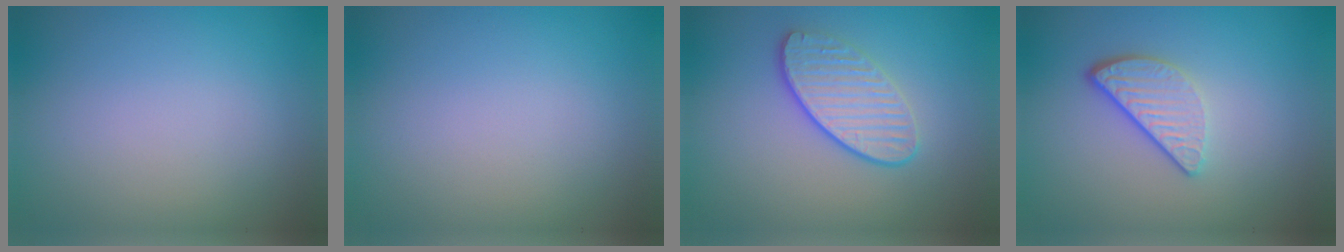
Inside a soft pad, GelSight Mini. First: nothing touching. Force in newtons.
{"total": 0.0}
{"total": 3.4, "press": 3.1, "slide": 1.4}
{"total": 3.4, "press": 2.7, "slide": 2.0}